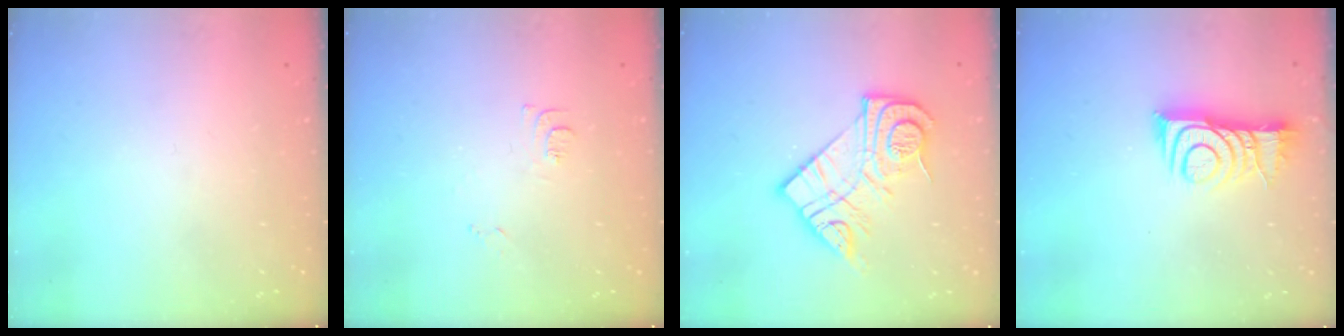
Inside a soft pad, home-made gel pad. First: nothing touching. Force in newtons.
{"total": 7.3, "press": 7.3, "slide": 0.7}
{"total": 15.6, "press": 15.5, "slide": 0.9}
{"total": 11.7, "press": 11.7, "slide": 1.0}